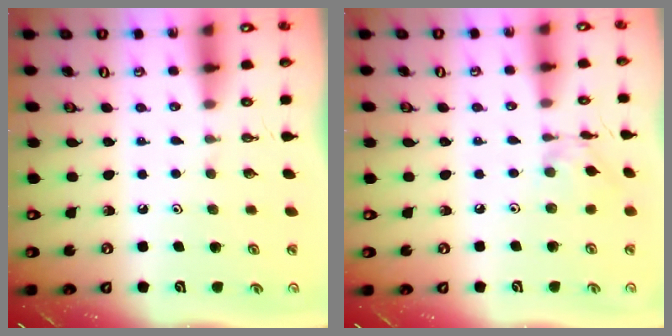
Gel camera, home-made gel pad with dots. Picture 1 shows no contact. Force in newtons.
{"total": 2.7, "press": 2.7, "slide": 0.2}